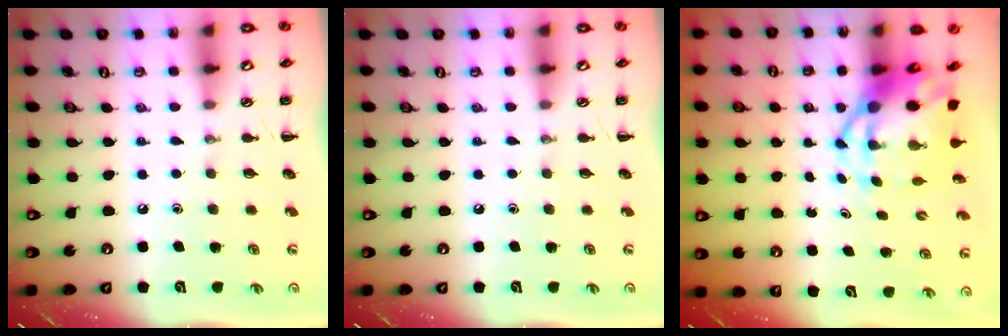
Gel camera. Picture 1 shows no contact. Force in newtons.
{"total": 0.0}
{"total": 8.0, "press": 7.7, "slide": 2.1}